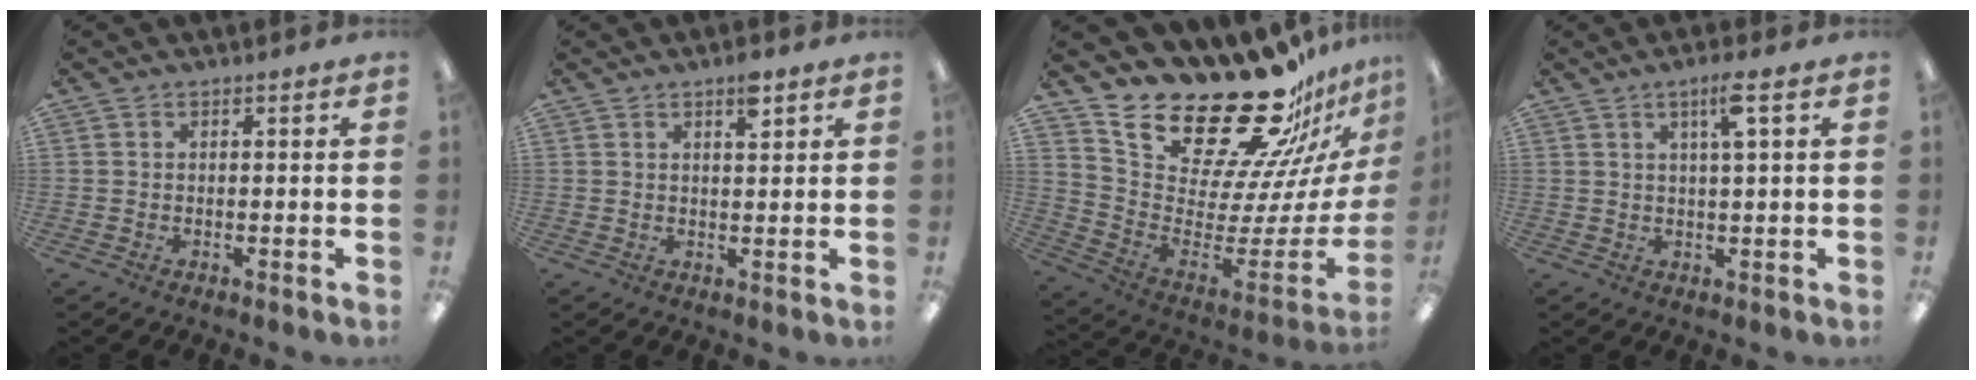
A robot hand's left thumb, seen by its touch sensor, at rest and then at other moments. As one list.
[{"total": 3.8, "force": [2.7, 1.2, 2.4], "torque": [-0.030, -0.009, 0.041]}, {"total": 27.9, "force": [22.6, 10.0, 12.9], "torque": [-0.192, -0.188, 0.414]}, {"total": 4.9, "force": [2.5, 0.6, 4.2], "torque": [-0.072, -0.003, 0.037]}]